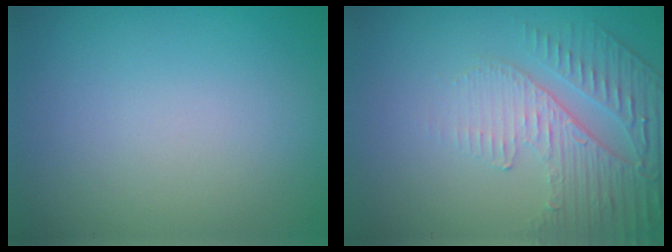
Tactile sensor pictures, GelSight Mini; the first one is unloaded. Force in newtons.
{"total": 4.9, "press": 3.2, "slide": 3.7}